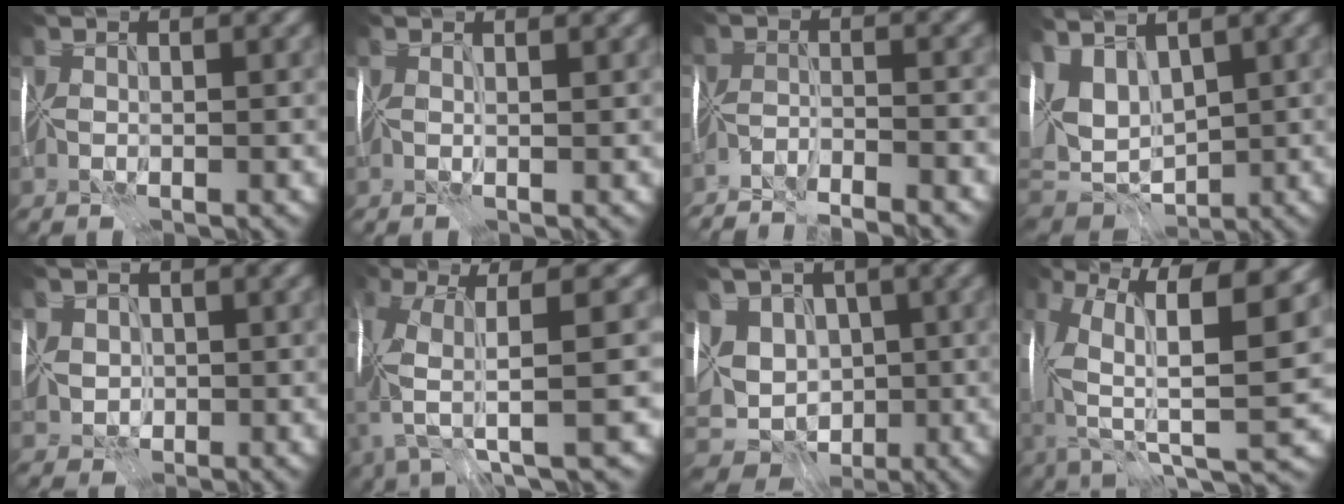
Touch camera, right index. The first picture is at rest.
{"total": 0.9, "force": [0.6, -0.6, 0.4], "torque": [-0.008, -0.004, 0.006]}
{"total": 7.5, "force": [-7.3, 0.1, 1.4], "torque": [-0.019, -0.001, -0.108]}
{"total": 6.7, "force": [2.1, 3.6, 5.2], "torque": [-0.105, -0.001, 0.045]}
{"total": 2.7, "force": [0.5, 2.4, 1.3], "torque": [-0.027, 0.005, 0.011]}
{"total": 9.0, "force": [-2.2, 2.0, 8.5], "torque": [-0.175, -0.014, -0.034]}
{"total": 8.9, "force": [-0.7, 7.3, 5.0], "torque": [-0.080, 0.003, -0.015]}
{"total": 14.0, "force": [2.2, 5.2, 12.8], "torque": [-0.229, 0.009, 0.038]}